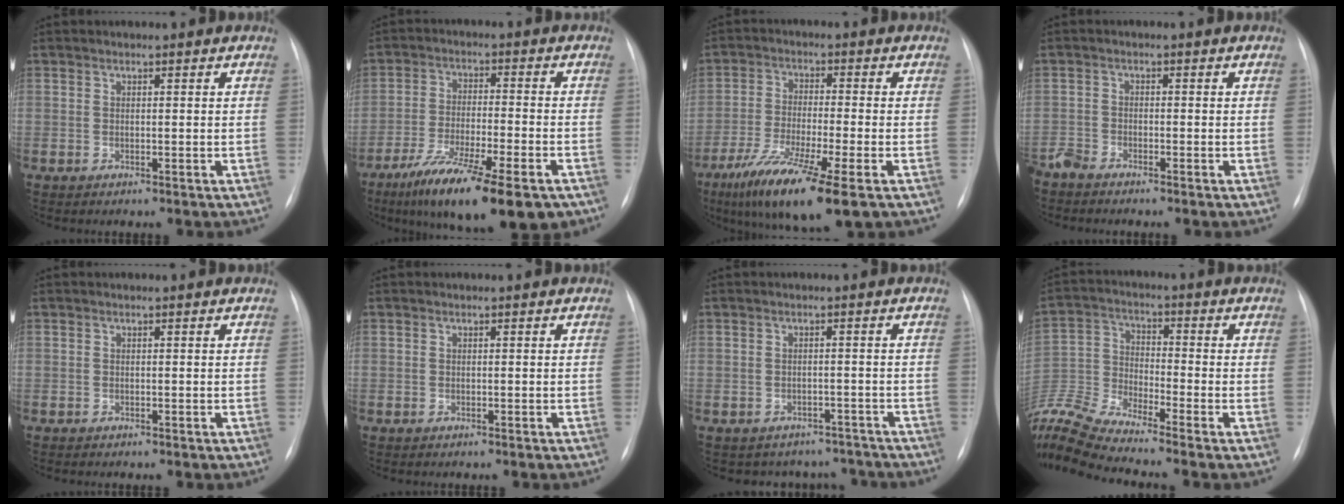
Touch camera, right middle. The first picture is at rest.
{"total": 17.6, "force": [-11.6, 3.2, 12.9], "torque": [-0.183, -0.037, -0.187]}
{"total": 13.0, "force": [-7.1, 0.8, 10.9], "torque": [-0.202, -0.041, -0.125]}
{"total": 2.6, "force": [-2.5, 0.1, 0.6], "torque": [-0.011, -0.010, -0.053]}
{"total": 0.0}
{"total": 0.0}
{"total": 7.2, "force": [-6.3, 3.4, -0.2], "torque": [0.016, 0.026, -0.067]}
{"total": 13.5, "force": [-12.1, -1.4, 5.8], "torque": [-0.133, -0.013, -0.239]}